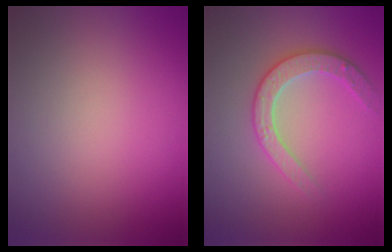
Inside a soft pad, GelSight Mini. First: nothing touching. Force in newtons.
{"total": 2.8, "press": 2.8, "slide": 0.3}